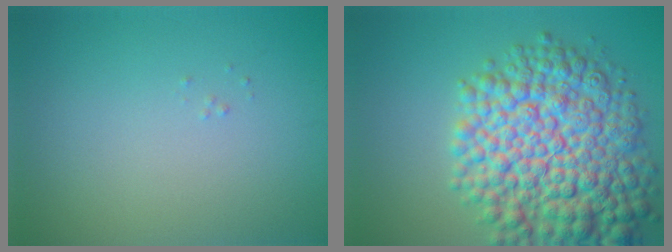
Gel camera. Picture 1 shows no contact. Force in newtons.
{"total": 12.2, "press": 12.2, "slide": 0.3}